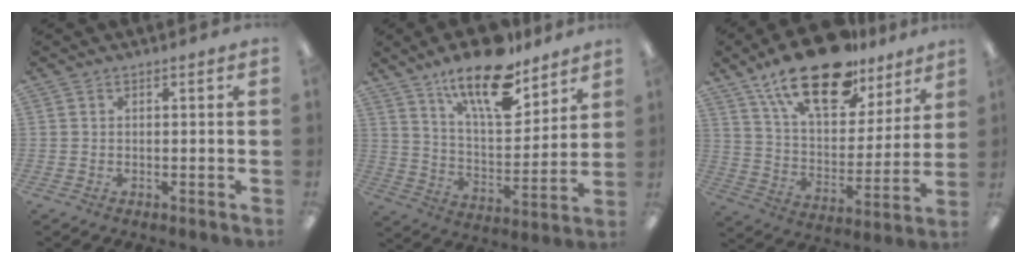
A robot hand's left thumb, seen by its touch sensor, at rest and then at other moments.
{"total": 18.1, "force": [13.0, 6.5, 10.7], "torque": [-0.182, -0.074, 0.220]}
{"total": 22.0, "force": [15.2, 9.8, 12.5], "torque": [-0.209, -0.083, 0.266]}